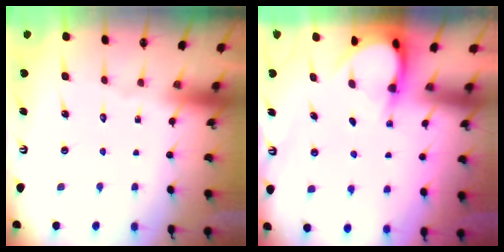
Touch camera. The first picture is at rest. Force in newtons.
{"total": 3.7, "press": 3.7, "slide": 0.3}